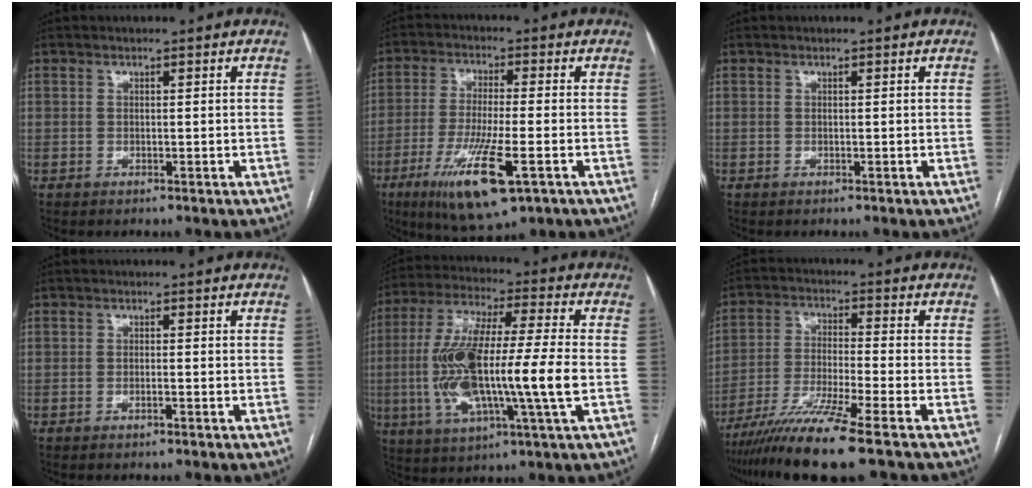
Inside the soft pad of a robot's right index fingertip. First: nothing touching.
{"total": 13.0, "force": [-5.8, 1.9, 11.5], "torque": [-0.219, -0.033, -0.096]}
{"total": 0.0}
{"total": 0.9, "force": [-0.5, 0.1, 0.7], "torque": [-0.015, 0.000, -0.008]}
{"total": 18.7, "force": [-2.3, 1.7, 18.5], "torque": [-0.374, 0.000, -0.044]}
{"total": 11.6, "force": [-8.4, -1.3, 8.0], "torque": [-0.149, -0.035, -0.151]}